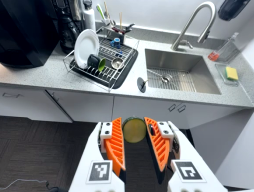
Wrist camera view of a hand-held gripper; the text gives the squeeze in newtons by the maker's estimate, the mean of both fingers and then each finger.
{"total": 8.3, "left": 8.6, "right": 8.1}